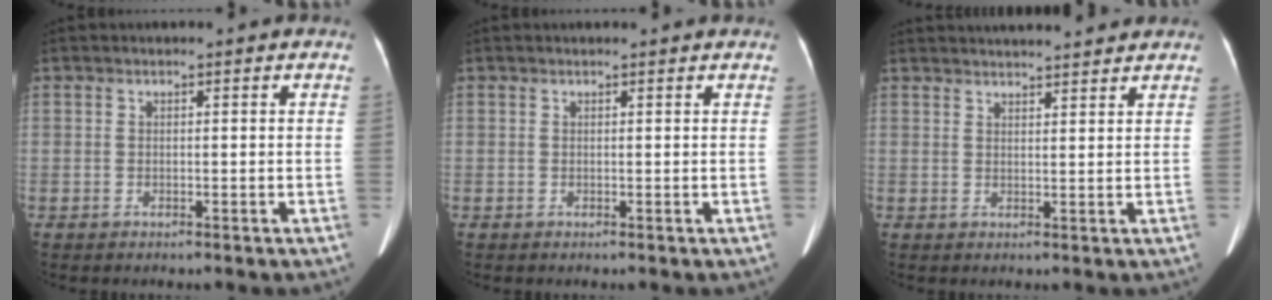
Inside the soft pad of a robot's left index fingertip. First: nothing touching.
{"total": 1.5, "force": [1.4, 0.0, 0.3], "torque": [-0.011, 0.009, 0.016]}
{"total": 11.6, "force": [11.0, 0.9, 3.7], "torque": [-0.059, 0.009, 0.147]}